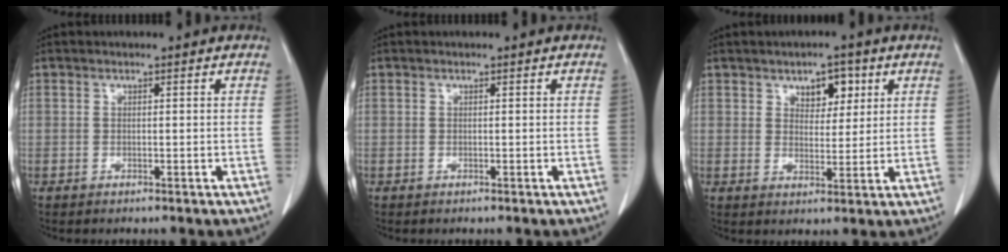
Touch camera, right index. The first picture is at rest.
{"total": 0.0}
{"total": 5.0, "force": [2.5, 2.8, 3.2], "torque": [-0.041, 0.004, 0.038]}